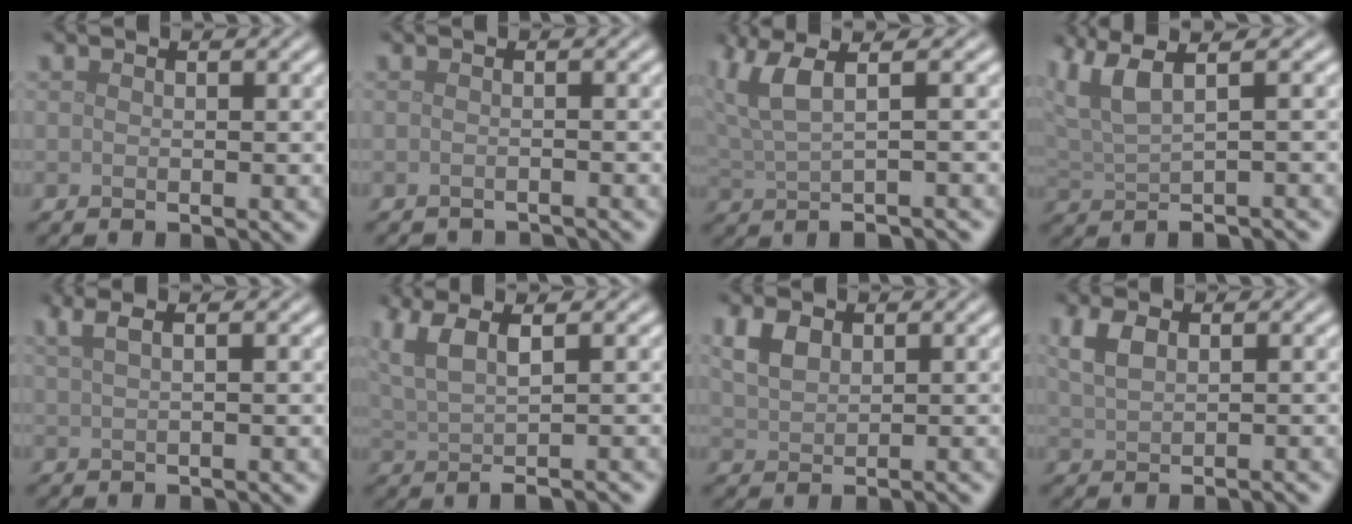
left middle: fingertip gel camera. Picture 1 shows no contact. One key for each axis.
{"total": 1.9, "fx": -1.9, "fy": 0.0, "fz": 0.1, "tx": 0.005, "ty": -0.007, "tz": -0.026}
{"total": 5.1, "fx": 1.3, "fy": 1.7, "fz": 4.6, "tx": -0.086, "ty": 0.006, "tz": 0.028}
{"total": 5.1, "fx": 2.0, "fy": 1.8, "fz": 4.4, "tx": -0.074, "ty": 0.014, "tz": 0.038}
{"total": 3.0, "fx": 1.7, "fy": 1.2, "fz": 2.2, "tx": -0.029, "ty": 0.006, "tz": 0.016}
{"total": 4.7, "fx": 1.3, "fy": 1.5, "fz": 4.3, "tx": -0.068, "ty": 0.006, "tz": 0.028}
{"total": 2.6, "fx": 1.1, "fy": 1.5, "fz": 1.7, "tx": -0.037, "ty": 0.006, "tz": 0.024}
{"total": 2.5, "fx": 0.8, "fy": 1.1, "fz": 2.1, "tx": -0.041, "ty": 0.005, "tz": 0.018}